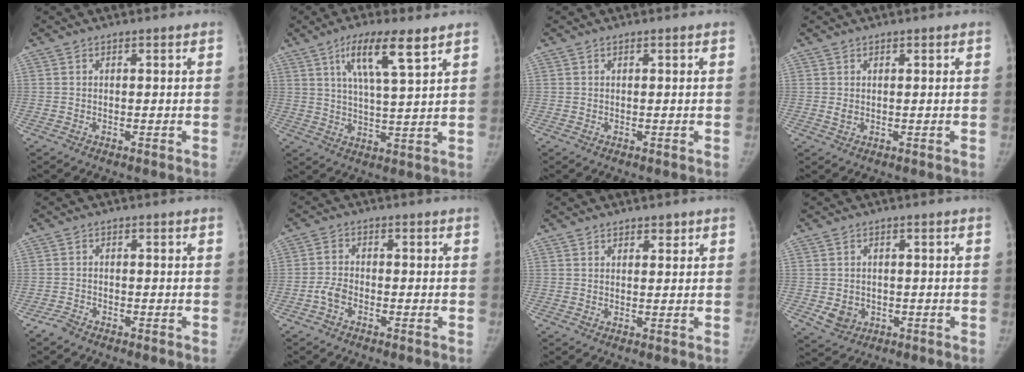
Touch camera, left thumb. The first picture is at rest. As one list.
[{"total": 10.0, "force": [5.5, 1.7, 8.2], "torque": [-0.145, -0.022, 0.101]}, {"total": 0.0}, {"total": 1.0, "force": [0.2, 0.8, 0.5], "torque": [-0.005, -0.002, 0.006]}, {"total": 2.1, "force": [-1.8, 0.8, 0.6], "torque": [-0.020, 0.004, -0.036]}, {"total": 3.2, "force": [-1.8, 1.8, 1.9], "torque": [-0.040, 0.013, -0.037]}, {"total": 1.6, "force": [1.1, 1.0, 0.3], "torque": [0.013, -0.006, 0.014]}, {"total": 4.3, "force": [-1.1, 3.7, 1.9], "torque": [-0.019, 0.002, -0.006]}]